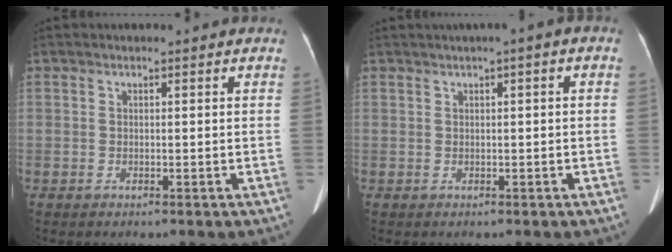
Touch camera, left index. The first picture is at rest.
{"total": 1.9, "force": [0.4, 0.1, 1.8], "torque": [-0.027, 0.011, 0.006]}